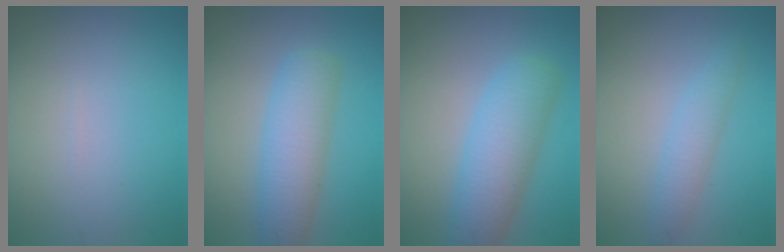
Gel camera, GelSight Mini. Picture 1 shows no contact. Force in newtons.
{"total": 5.1, "press": 5.1, "slide": 0.2}
{"total": 5.6, "press": 5.6, "slide": 0.2}
{"total": 2.1, "press": 2.1, "slide": 0.0}